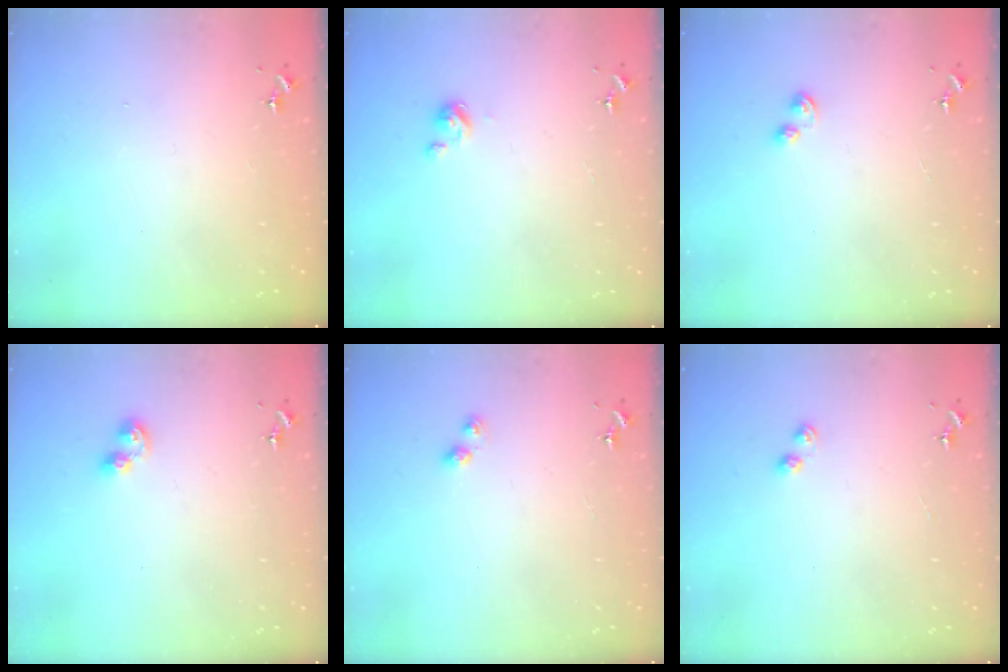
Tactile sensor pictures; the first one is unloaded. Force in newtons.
{"total": 2.7, "press": 2.7, "slide": 0.3}
{"total": 3.0, "press": 3.0, "slide": 0.4}
{"total": 5.3, "press": 5.3, "slide": 0.5}
{"total": 3.0, "press": 3.0, "slide": 0.4}
{"total": 3.7, "press": 3.6, "slide": 0.4}